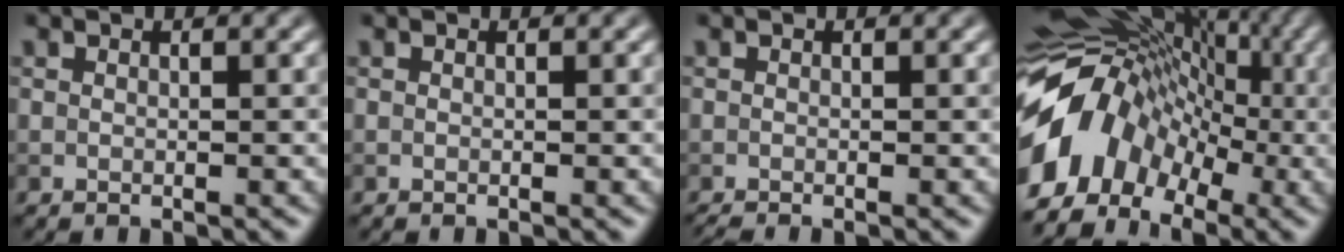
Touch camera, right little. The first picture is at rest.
{"total": 0.0}
{"total": 0.8, "force": [-0.7, 0.0, 0.4], "torque": [-0.008, -0.007, -0.017]}
{"total": 12.1, "force": [-3.9, 8.9, 7.2], "torque": [-0.139, 0.009, -0.085]}